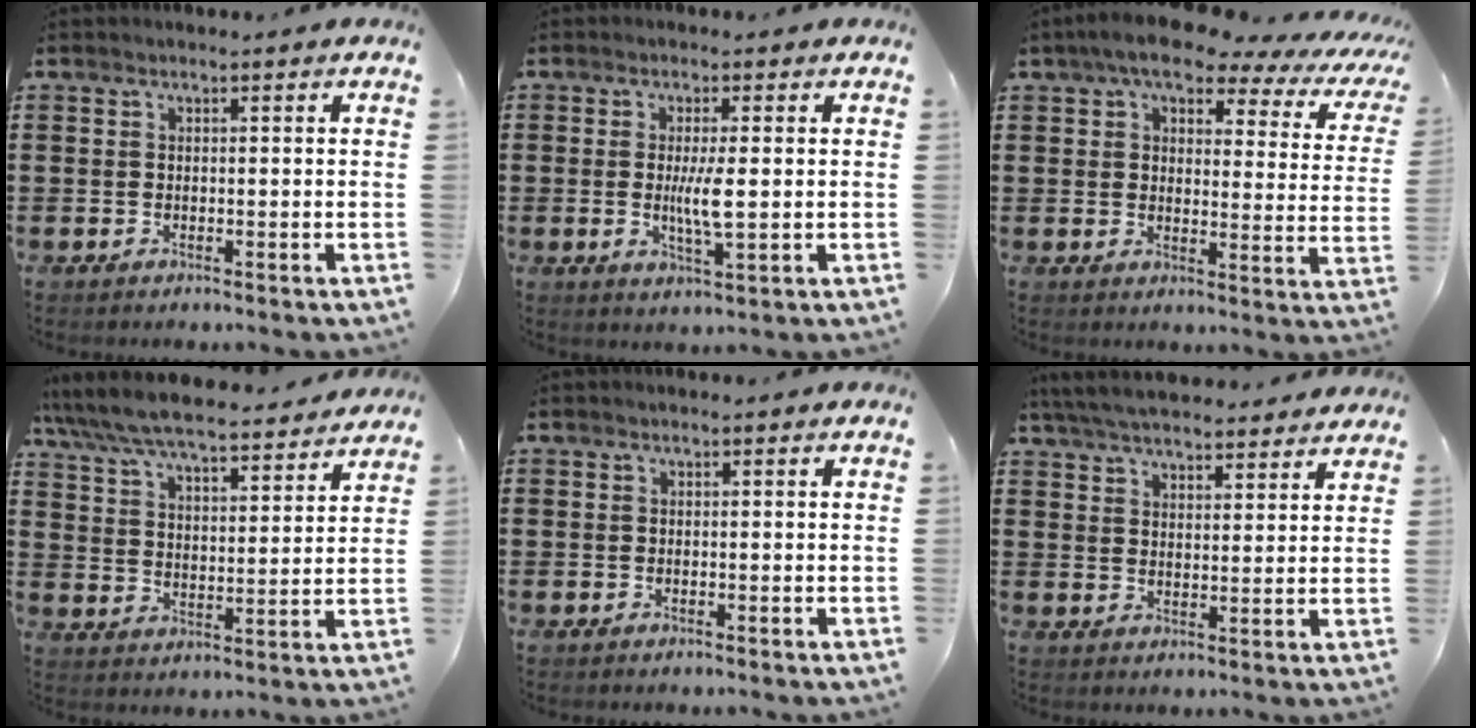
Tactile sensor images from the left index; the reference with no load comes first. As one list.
[{"total": 4.7, "force": [0.0, 0.7, 4.7], "torque": [-0.091, -0.005, -0.004]}, {"total": 7.1, "force": [5.4, 1.7, 4.2], "torque": [-0.090, -0.026, 0.088]}, {"total": 6.9, "force": [6.7, 0.5, 1.9], "torque": [-0.067, -0.044, 0.114]}, {"total": 0.0}, {"total": 5.6, "force": [5.4, 0.7, 1.4], "torque": [-0.045, -0.017, 0.099]}]